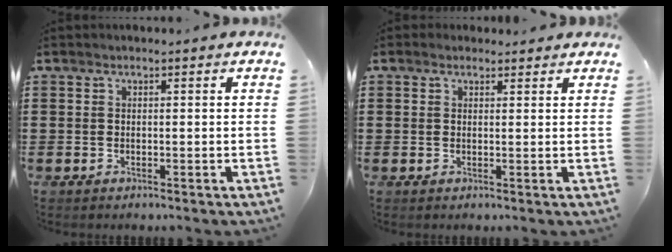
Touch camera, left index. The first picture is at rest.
{"total": 1.3, "force": [1.1, 0.7, 0.2], "torque": [-0.007, 0.004, 0.023]}